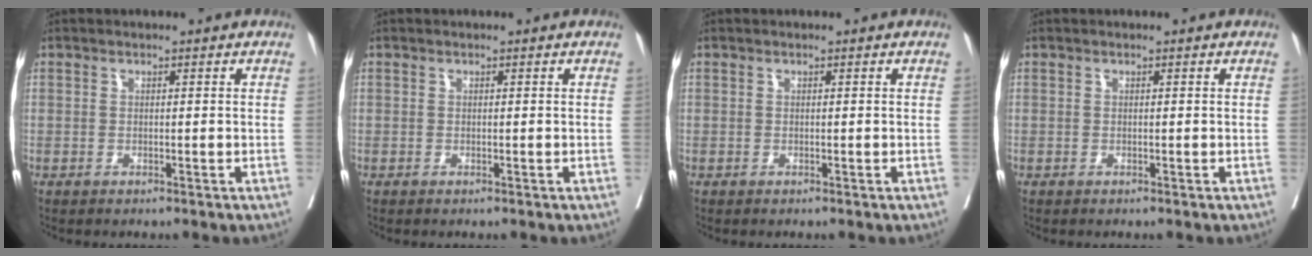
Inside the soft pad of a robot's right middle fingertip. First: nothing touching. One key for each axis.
{"total": 0.0}
{"total": 0.0}
{"total": 0.0}